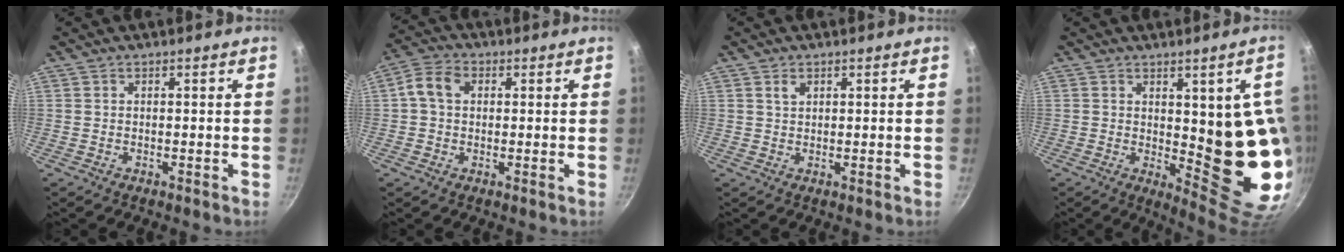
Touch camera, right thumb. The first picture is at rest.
{"total": 5.8, "force": [0.9, 4.5, 3.5], "torque": [-0.056, 0.015, 0.002]}
{"total": 1.6, "force": [0.8, 1.1, 0.9], "torque": [-0.010, 0.000, 0.014]}
{"total": 15.1, "force": [0.5, 5.5, 14.1], "torque": [-0.134, -0.034, 0.019]}